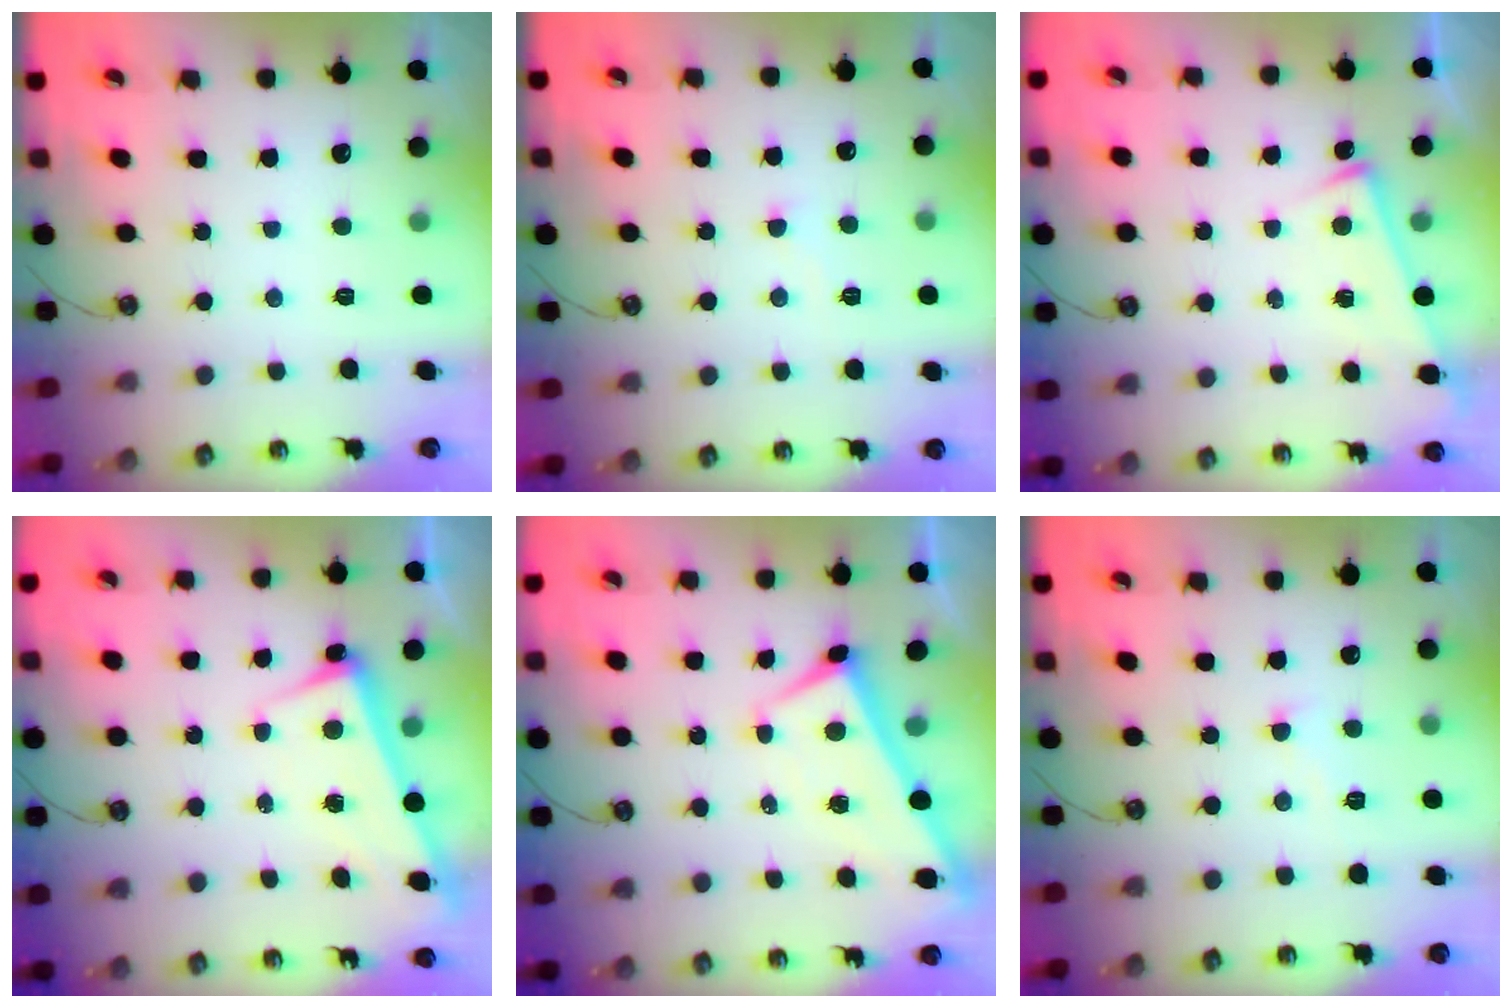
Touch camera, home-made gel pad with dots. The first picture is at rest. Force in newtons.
{"total": 4.5, "press": 4.5, "slide": 0.5}
{"total": 4.0, "press": 4.0, "slide": 0.3}
{"total": 2.6, "press": 2.5, "slide": 0.7}
{"total": 1.9, "press": 1.9, "slide": 0.2}
{"total": 2.3, "press": 2.2, "slide": 0.5}